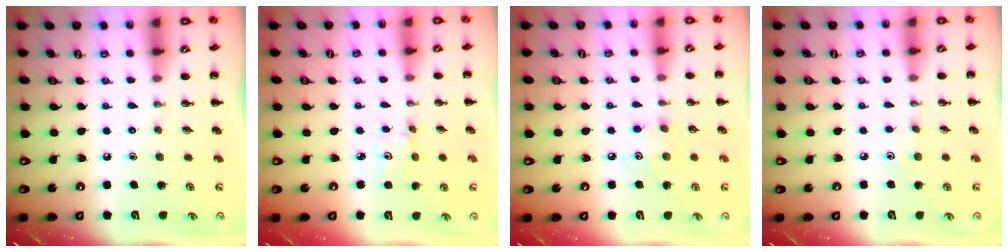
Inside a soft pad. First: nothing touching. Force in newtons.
{"total": 2.9, "press": 2.8, "slide": 0.8}
{"total": 4.5, "press": 4.3, "slide": 1.1}
{"total": 2.8, "press": 2.7, "slide": 0.8}